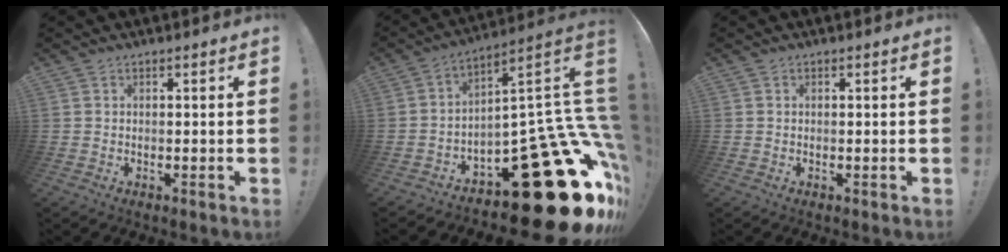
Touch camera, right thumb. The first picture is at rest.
{"total": 29.1, "force": [-15.0, 10.2, 22.8], "torque": [-0.227, 0.053, -0.225]}
{"total": 0.0}